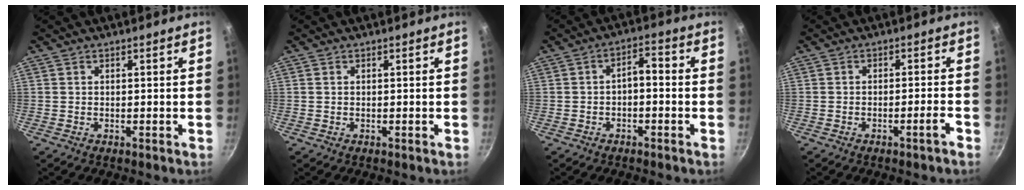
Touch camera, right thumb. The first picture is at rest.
{"total": 0.0}
{"total": 3.9, "force": [-1.1, 1.9, 3.2], "torque": [-0.045, 0.026, -0.019]}
{"total": 2.7, "force": [-1.7, -0.1, 2.0], "torque": [-0.031, 0.018, -0.021]}